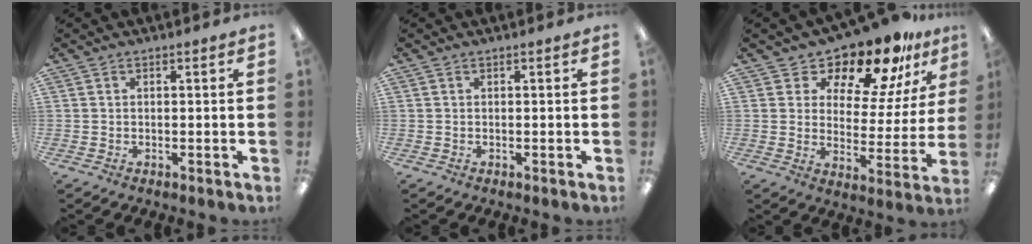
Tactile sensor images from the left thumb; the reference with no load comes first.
{"total": 0.0}
{"total": 14.4, "force": [12.5, 5.1, 5.1], "torque": [-0.095, -0.103, 0.216]}